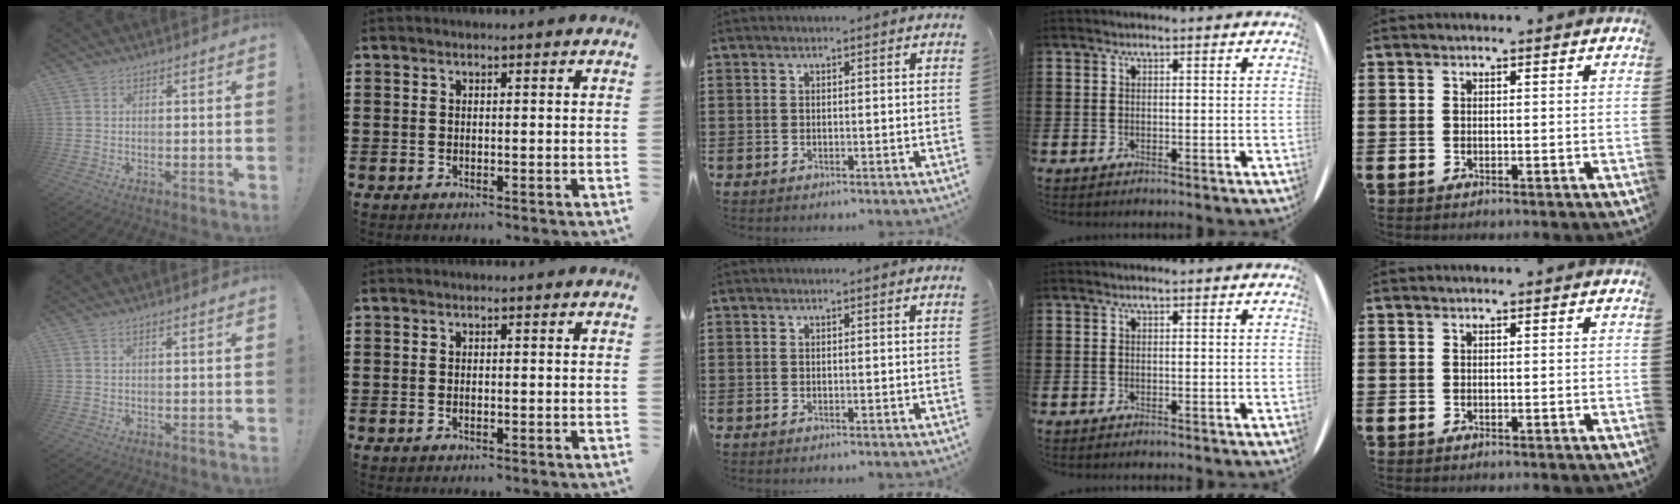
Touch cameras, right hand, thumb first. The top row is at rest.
{"thumb": {"total": 1.0, "force": [0.1, 0.0, 1.0], "torque": [-0.017, 0.000, 0.000]}, "index": {"total": 0.5, "force": [-0.1, 0.0, 0.5], "torque": [-0.012, -0.006, -0.001]}}